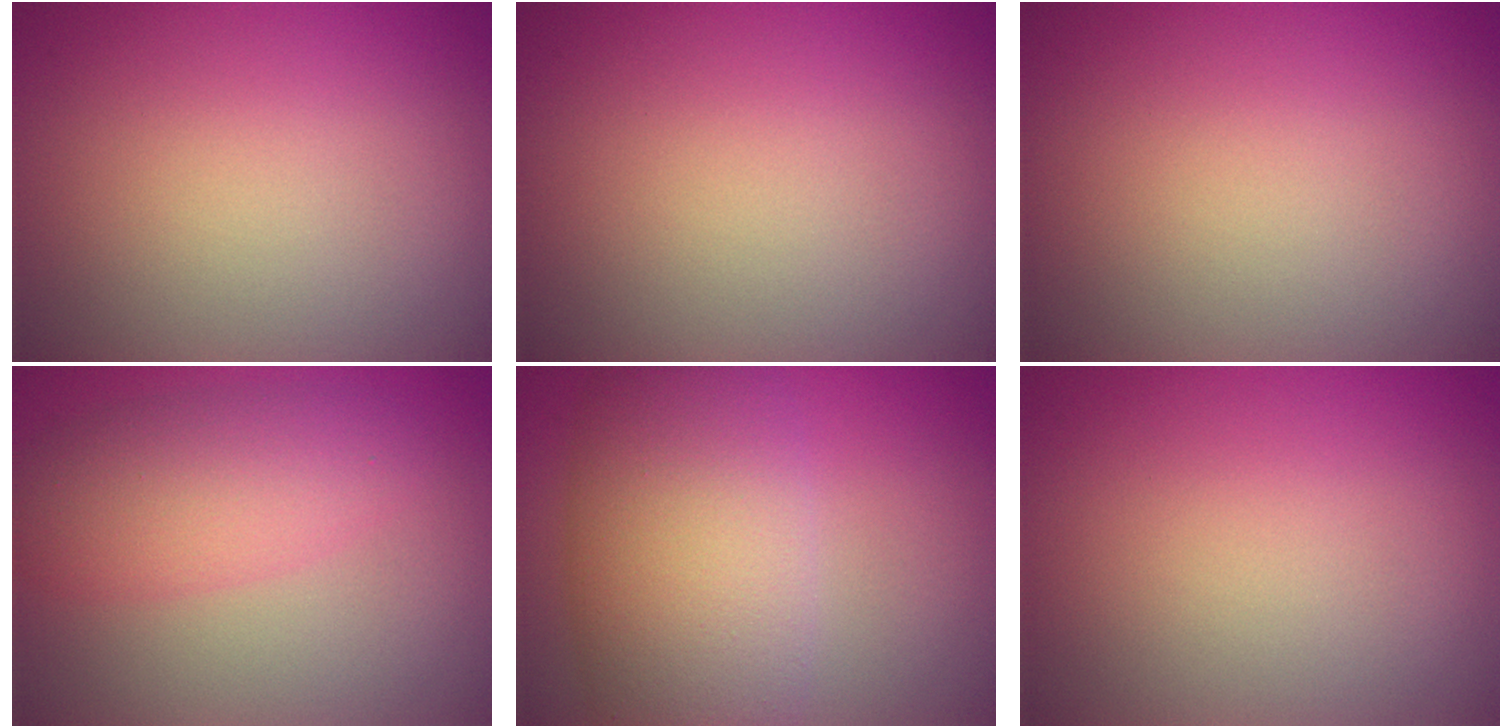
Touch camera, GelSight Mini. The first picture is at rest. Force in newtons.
{"total": 0.0}
{"total": 0.0}
{"total": 4.2, "press": 4.2, "slide": 0.1}
{"total": 9.3, "press": 9.3, "slide": 0.5}
{"total": 0.0}